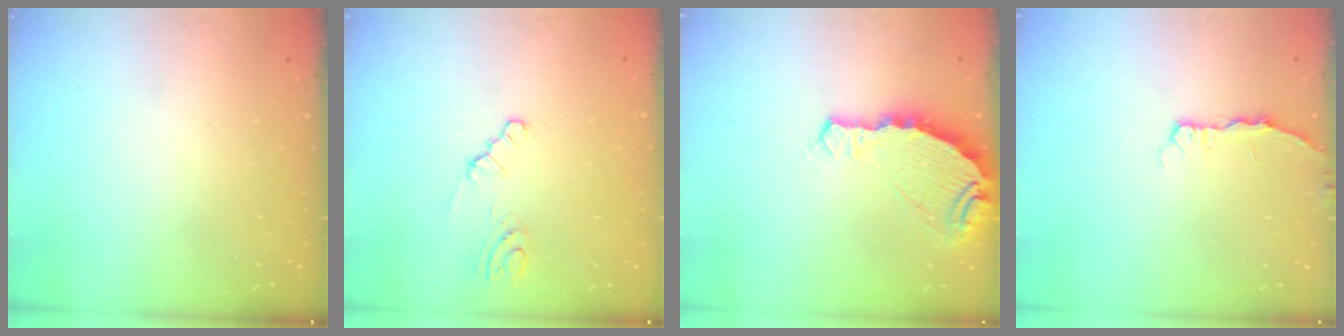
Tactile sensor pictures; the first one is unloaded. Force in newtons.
{"total": 2.2, "press": 2.2, "slide": 0.3}
{"total": 9.0, "press": 8.0, "slide": 4.0}
{"total": 2.9, "press": 2.8, "slide": 0.4}